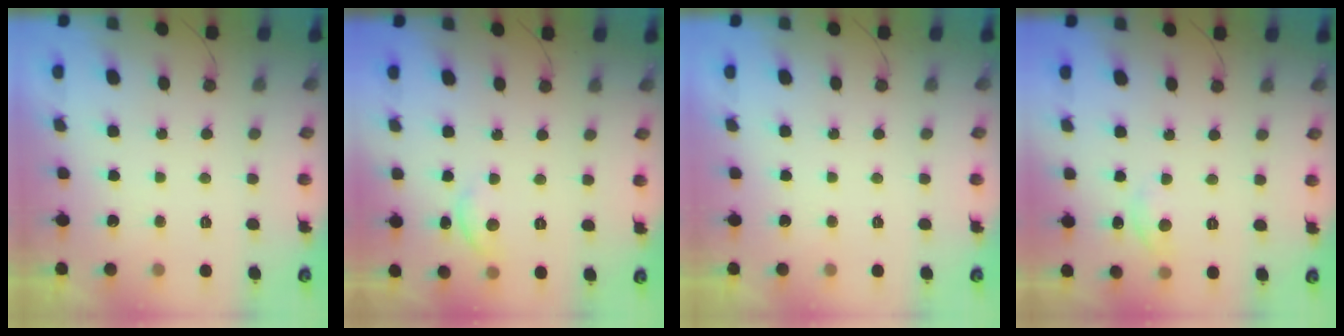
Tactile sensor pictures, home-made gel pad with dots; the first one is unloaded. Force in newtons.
{"total": 6.2, "press": 6.2, "slide": 0.6}
{"total": 0.0}
{"total": 5.2, "press": 5.1, "slide": 0.7}